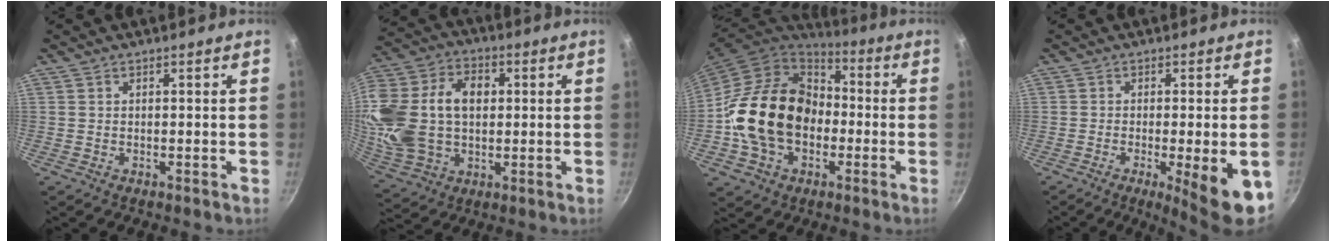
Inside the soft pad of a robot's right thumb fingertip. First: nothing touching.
{"total": 23.0, "force": [2.1, 16.2, 16.2], "torque": [-0.327, 0.026, 0.042]}
{"total": 21.0, "force": [-2.6, 15.9, 13.4], "torque": [-0.218, 0.047, -0.047]}
{"total": 10.7, "force": [-3.6, 1.8, 9.9], "torque": [-0.127, -0.002, -0.045]}